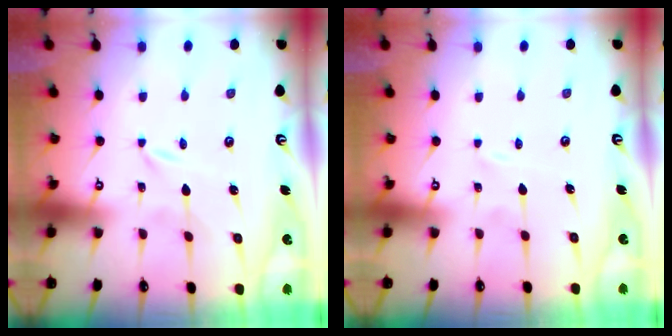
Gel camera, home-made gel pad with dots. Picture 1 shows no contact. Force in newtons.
{"total": 1.1, "press": 1.1, "slide": 0.1}